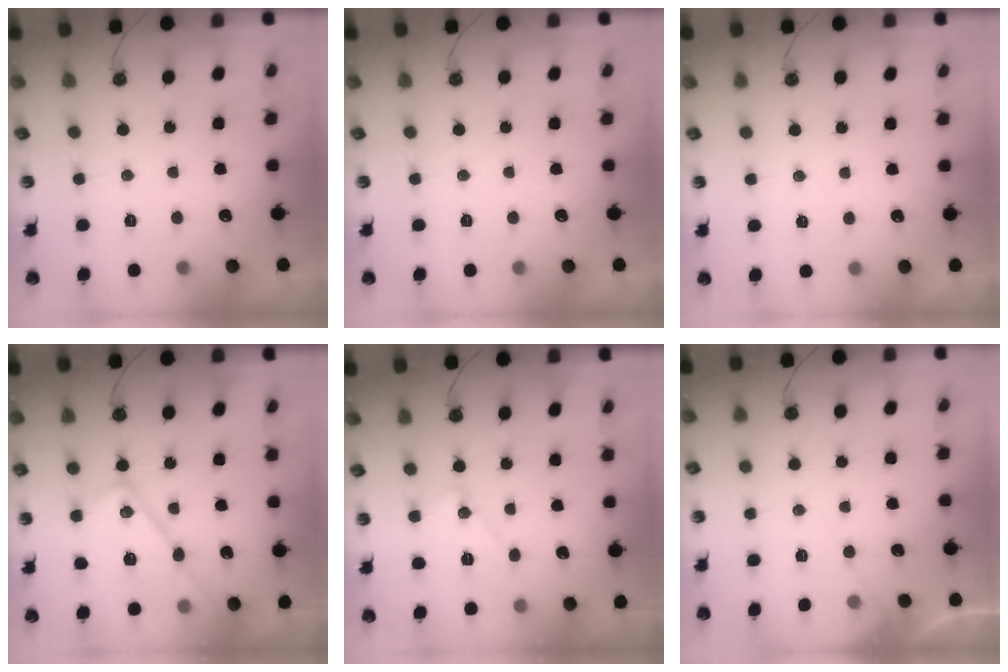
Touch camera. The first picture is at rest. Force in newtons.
{"total": 0.0}
{"total": 2.9, "press": 2.8, "slide": 0.5}
{"total": 17.2, "press": 17.2, "slide": 1.2}
{"total": 10.1, "press": 10.1, "slide": 0.8}
{"total": 4.4, "press": 4.3, "slide": 0.7}